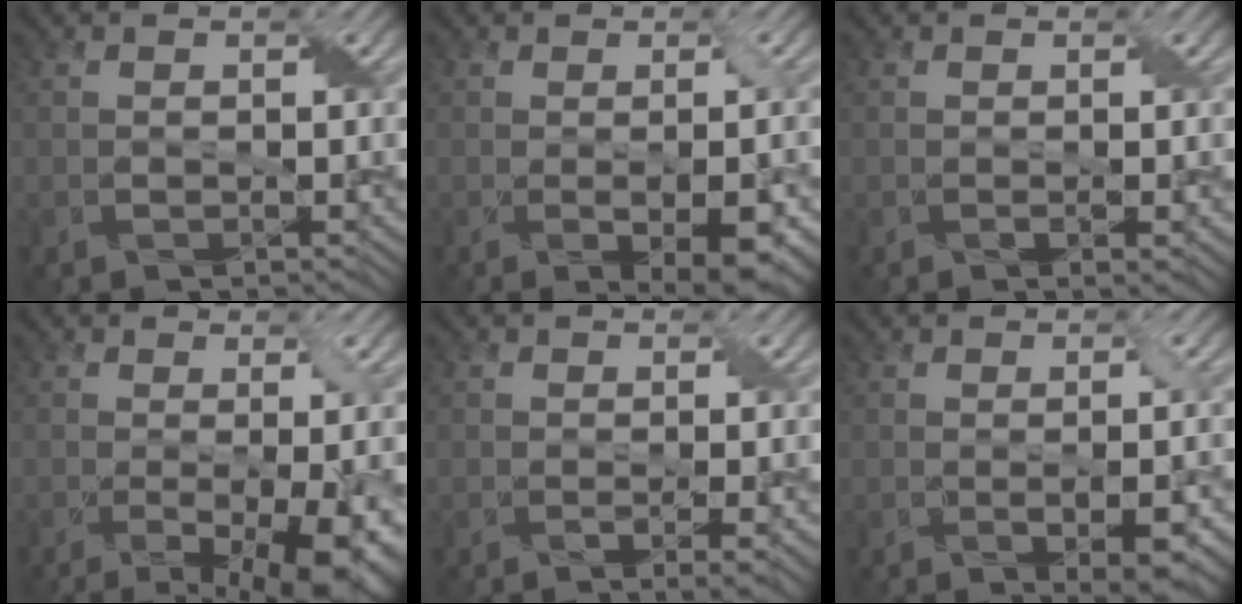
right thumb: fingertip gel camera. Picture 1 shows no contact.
{"total": 5.6, "force": [-1.3, 1.6, 5.2], "torque": [-0.078, -0.015, -0.004]}
{"total": 1.7, "force": [0.0, 0.2, 1.6], "torque": [-0.029, -0.001, 0.001]}
{"total": 10.6, "force": [-3.1, 3.3, 9.6], "torque": [-0.131, -0.026, -0.026]}
{"total": 3.0, "force": [-0.6, 0.5, 2.9], "torque": [-0.052, -0.003, -0.006]}
{"total": 4.3, "force": [-1.0, 1.0, 4.1], "torque": [-0.066, -0.008, -0.007]}